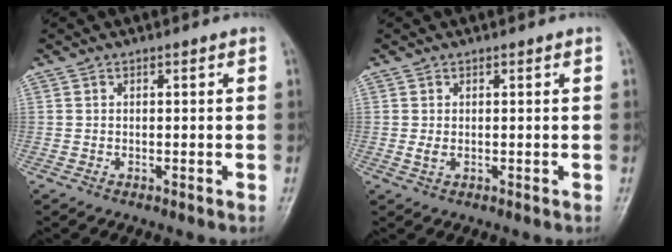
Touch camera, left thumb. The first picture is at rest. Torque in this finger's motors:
{"motor_torque": [-0.25, -0.37, 0.42, 0.00, 0.01]}